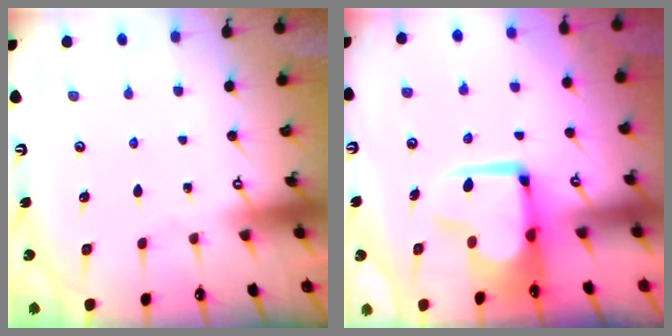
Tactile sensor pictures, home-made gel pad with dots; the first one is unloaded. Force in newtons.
{"total": 7.4, "press": 7.1, "slide": 1.8}